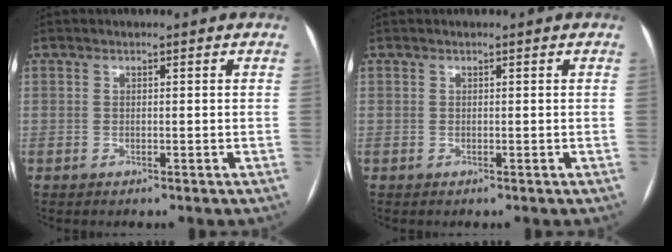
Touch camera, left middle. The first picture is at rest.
{"total": 0.0}